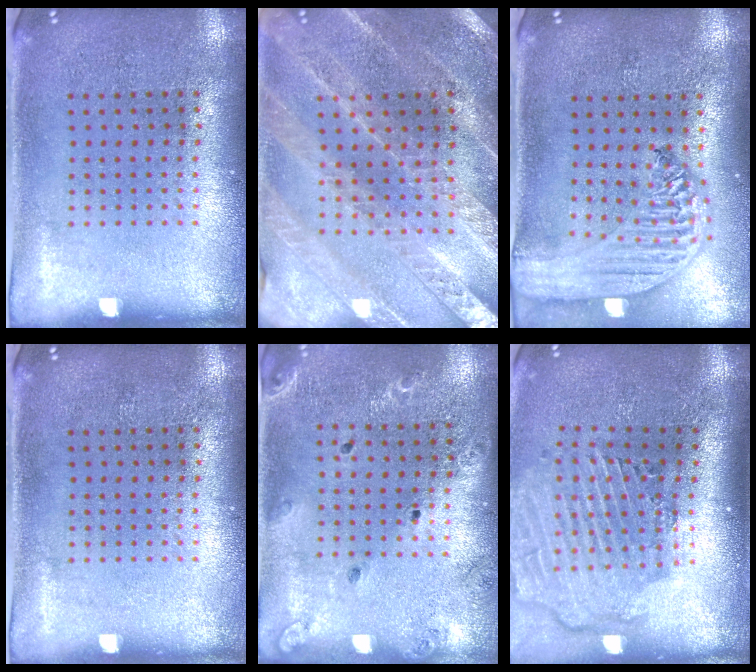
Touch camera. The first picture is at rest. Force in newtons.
{"total": 2.2, "press": 2.2, "slide": 0.2}
{"total": 2.9, "press": 2.3, "slide": 1.7}
{"total": 0.0}
{"total": 1.4, "press": 1.4, "slide": 0.1}
{"total": 2.9, "press": 2.4, "slide": 1.7}